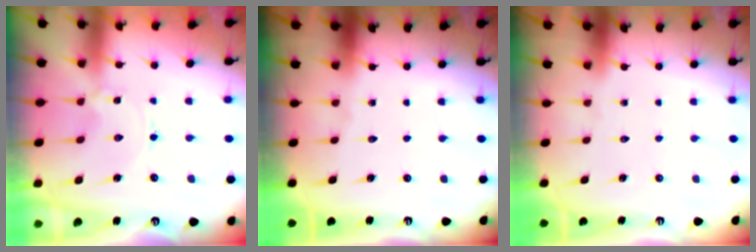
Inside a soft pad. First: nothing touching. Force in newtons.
{"total": 0.0}
{"total": 0.0}